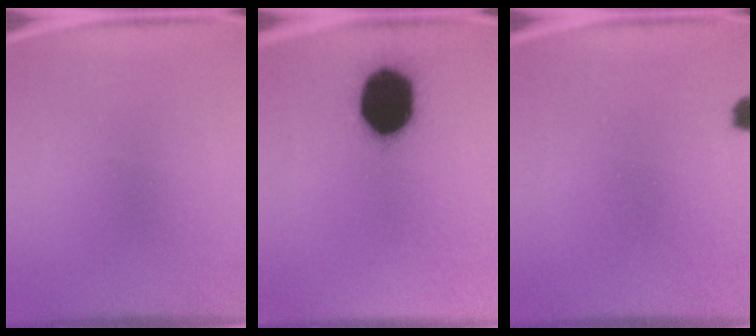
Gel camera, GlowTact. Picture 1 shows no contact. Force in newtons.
{"total": 19.1}
{"total": 2.2}